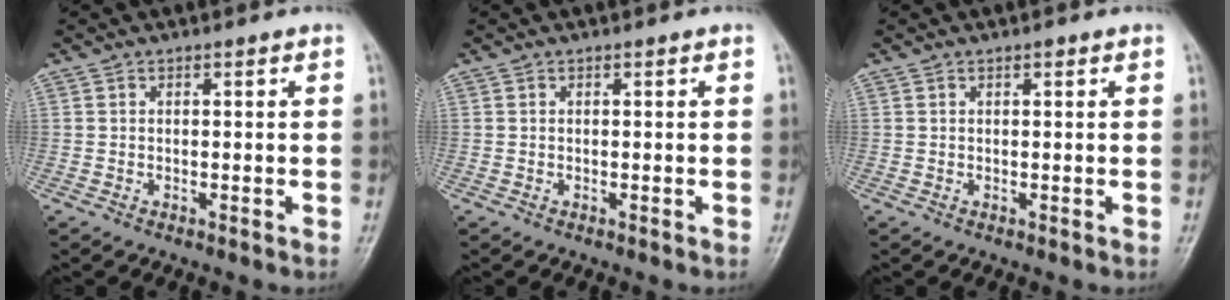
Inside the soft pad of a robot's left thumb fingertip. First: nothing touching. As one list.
[{"total": 0.0}, {"total": 0.5, "force": [0.3, 0.2, 0.4], "torque": [-0.005, -0.001, 0.004]}]